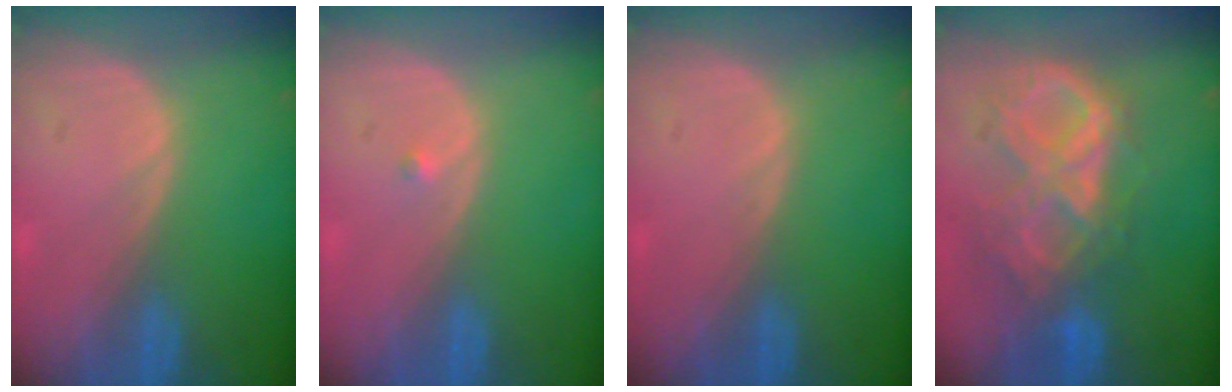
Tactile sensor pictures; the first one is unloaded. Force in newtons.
{"total": 0.5, "press": 0.4, "slide": 0.3}
{"total": 0.0}
{"total": 10.2, "press": 8.7, "slide": 5.3}